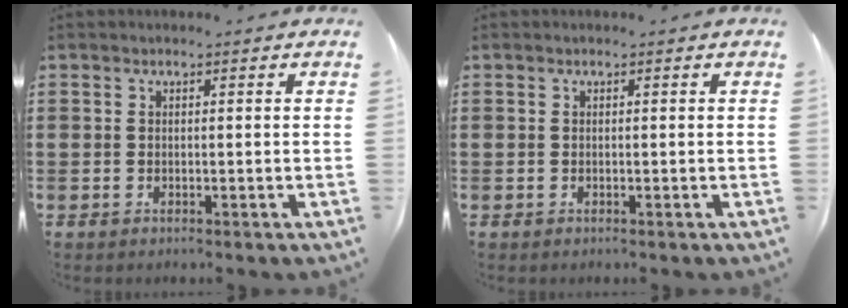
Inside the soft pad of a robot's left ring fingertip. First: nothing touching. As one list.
[{"total": 0.0}]